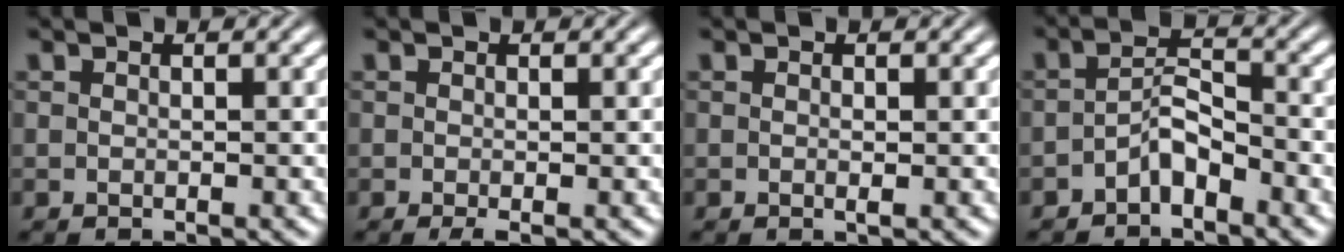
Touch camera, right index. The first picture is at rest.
{"total": 0.8, "force": [-0.6, 0.2, 0.5], "torque": [-0.008, -0.002, -0.008]}
{"total": 0.5, "force": [-0.2, 0.2, 0.5], "torque": [-0.015, -0.005, -0.002]}
{"total": 2.7, "force": [-2.2, 0.5, 1.4], "torque": [-0.008, -0.009, -0.036]}